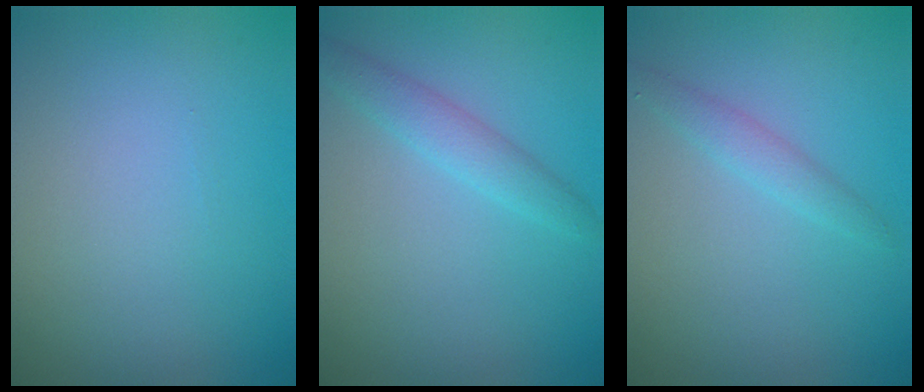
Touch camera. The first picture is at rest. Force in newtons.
{"total": 2.2, "press": 2.2, "slide": 0.1}
{"total": 1.6, "press": 1.6, "slide": 0.1}